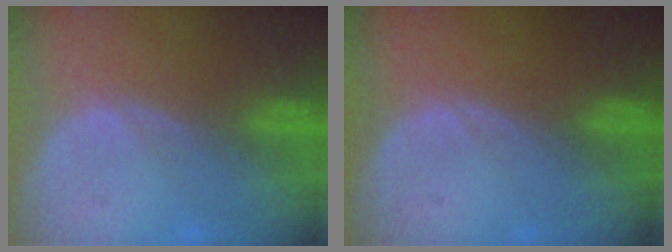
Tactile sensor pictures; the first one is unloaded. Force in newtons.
{"total": 0.0}